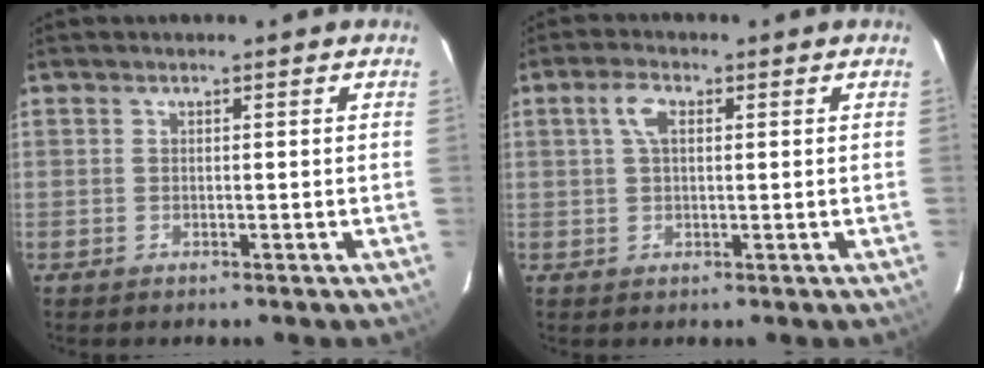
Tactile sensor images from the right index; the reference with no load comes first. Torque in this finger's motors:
{"motor_torque": [0.20, -0.11, 0.28, 0.08]}